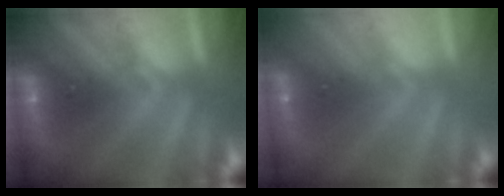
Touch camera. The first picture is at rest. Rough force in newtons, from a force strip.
{"total": 2.5}